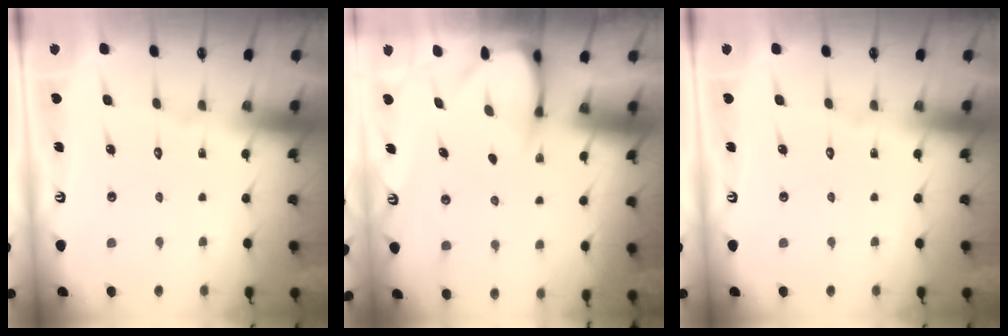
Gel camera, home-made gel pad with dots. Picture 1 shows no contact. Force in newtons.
{"total": 3.7, "press": 3.7, "slide": 0.3}
{"total": 0.0}